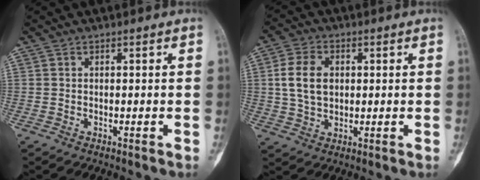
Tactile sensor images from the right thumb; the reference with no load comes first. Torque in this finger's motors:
{"motor_torque": [1.11, 1.37, 0.53, -0.49, 0.27]}